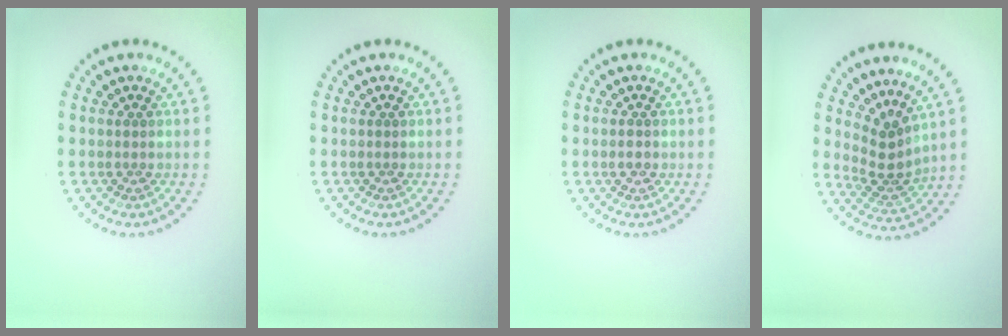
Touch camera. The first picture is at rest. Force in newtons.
{"total": 0.0}
{"total": 1.1, "press": 1.1, "slide": 0.1}
{"total": 2.8, "press": 2.0, "slide": 2.0}